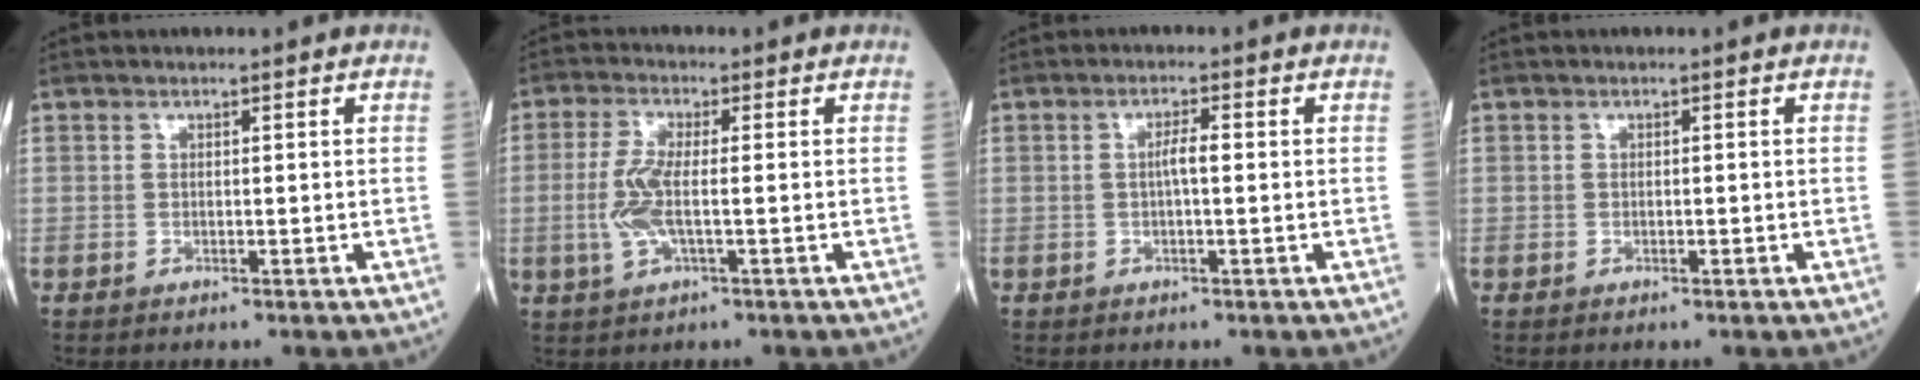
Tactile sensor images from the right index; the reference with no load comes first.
{"total": 5.6, "force": [-0.6, 1.3, 5.4], "torque": [-0.133, -0.004, -0.017]}
{"total": 2.2, "force": [0.0, 0.2, 2.2], "torque": [-0.040, 0.002, -0.001]}
{"total": 0.6, "force": [-0.2, 0.3, 0.5], "torque": [-0.009, 0.000, -0.002]}